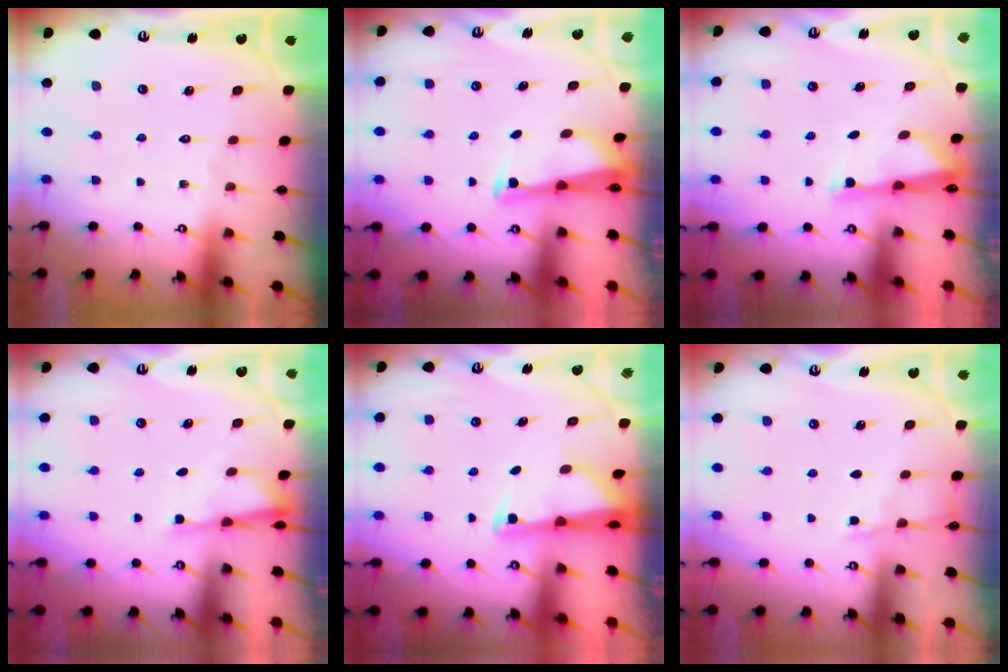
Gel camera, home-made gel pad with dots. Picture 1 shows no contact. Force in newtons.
{"total": 2.8, "press": 2.7, "slide": 0.6}
{"total": 3.0, "press": 2.9, "slide": 0.5}
{"total": 2.1, "press": 2.1, "slide": 0.3}
{"total": 2.5, "press": 2.5, "slide": 0.5}
{"total": 4.1, "press": 4.0, "slide": 0.6}